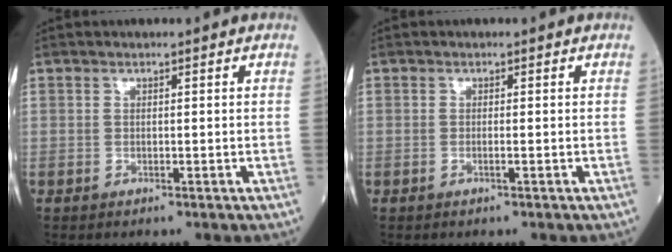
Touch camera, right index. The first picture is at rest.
{"total": 0.6, "force": [-0.2, -0.1, 0.5], "torque": [-0.010, 0.001, -0.005]}